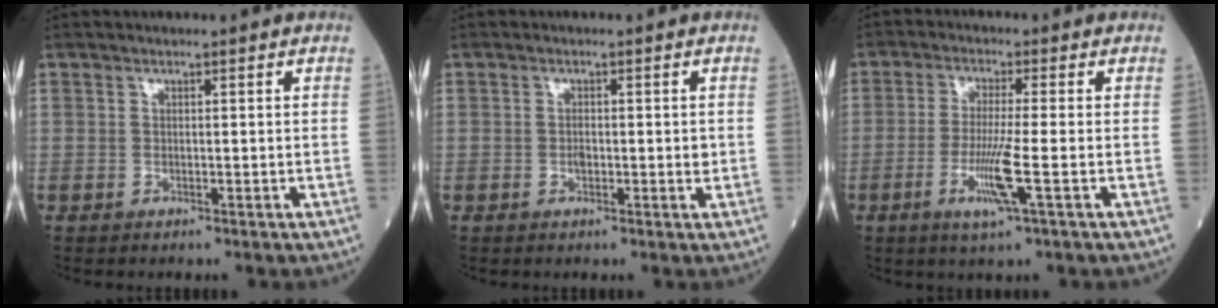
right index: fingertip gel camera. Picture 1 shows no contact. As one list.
[{"total": 2.0, "force": [-0.2, 0.8, 1.8], "torque": [-0.033, 0.001, -0.003]}, {"total": 6.8, "force": [-2.3, -0.8, 6.4], "torque": [-0.128, -0.019, -0.047]}]